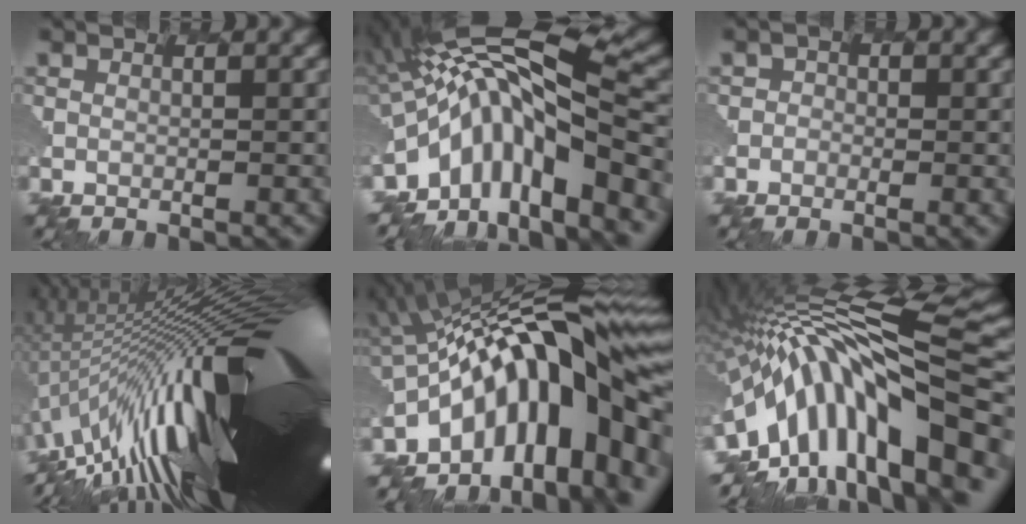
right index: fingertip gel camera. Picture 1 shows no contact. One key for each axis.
{"total": 11.2, "fx": -3.7, "fy": 3.8, "fz": 9.9, "tx": -0.179, "ty": 0.021, "tz": -0.069}
{"total": 0.7, "fx": -0.4, "fy": 0.4, "fz": -0.5, "tx": 0.009, "ty": 0.004, "tz": -0.010}
{"total": 19.1, "fx": 0.5, "fy": 5.0, "fz": 18.4, "tx": -0.282, "ty": 0.007, "tz": 0.012}
{"total": 14.8, "fx": -3.2, "fy": 5.2, "fz": 13.4, "tx": -0.183, "ty": 0.042, "tz": -0.072}
{"total": 13.8, "fx": -4.4, "fy": 5.6, "fz": 11.8, "tx": -0.192, "ty": 0.044, "tz": -0.102}